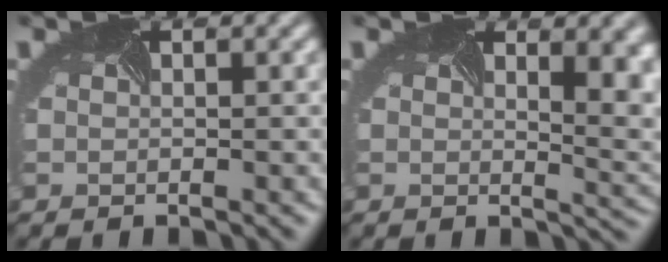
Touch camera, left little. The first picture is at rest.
{"total": 10.1, "force": [3.5, 5.1, 7.9], "torque": [-0.079, 0.025, 0.048]}